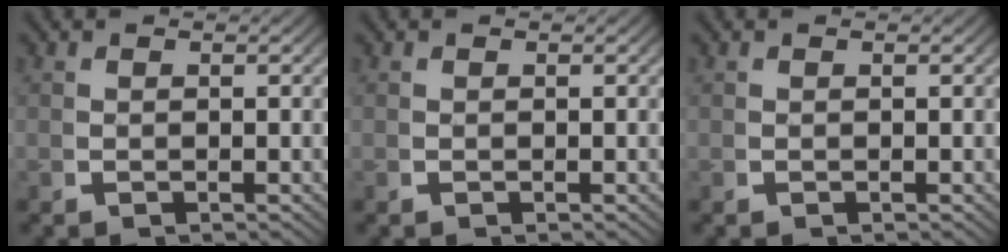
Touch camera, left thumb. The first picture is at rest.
{"total": 0.0}
{"total": 0.0}